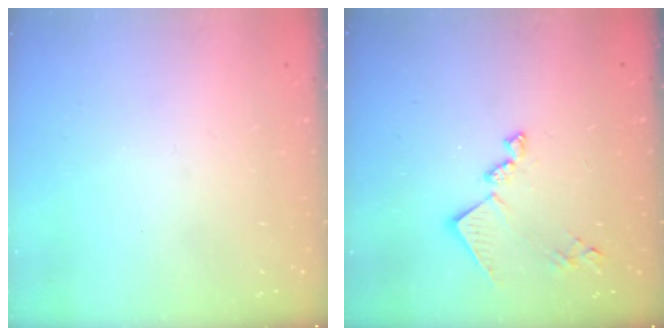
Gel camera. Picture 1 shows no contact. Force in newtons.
{"total": 12.8, "press": 12.8, "slide": 0.3}